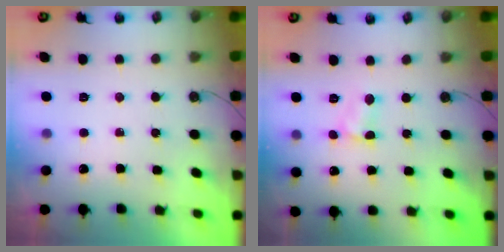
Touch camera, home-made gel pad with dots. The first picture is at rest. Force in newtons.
{"total": 3.7, "press": 3.7, "slide": 0.5}